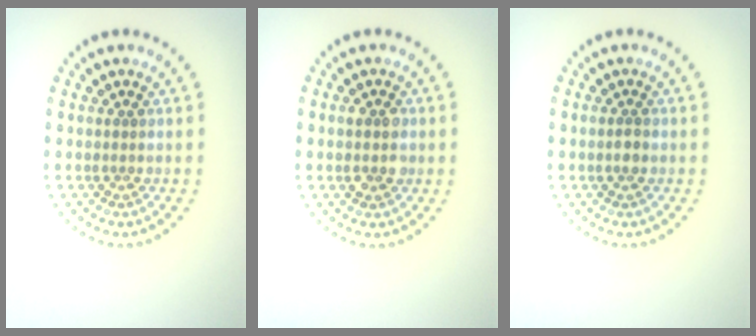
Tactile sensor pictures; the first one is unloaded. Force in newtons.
{"total": 2.4, "press": 2.4, "slide": 0.2}
{"total": 1.0, "press": 0.9, "slide": 0.3}